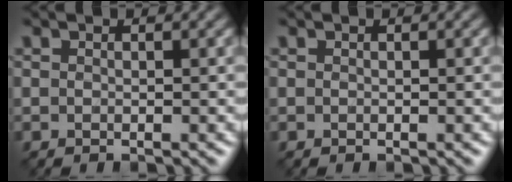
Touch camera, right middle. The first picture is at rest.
{"total": 0.0}